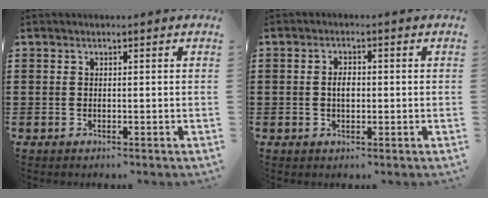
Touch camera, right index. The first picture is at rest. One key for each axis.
{"total": 2.4, "fx": -0.1, "fy": 1.1, "fz": 2.2, "tx": -0.043, "ty": 0.003, "tz": -0.003}